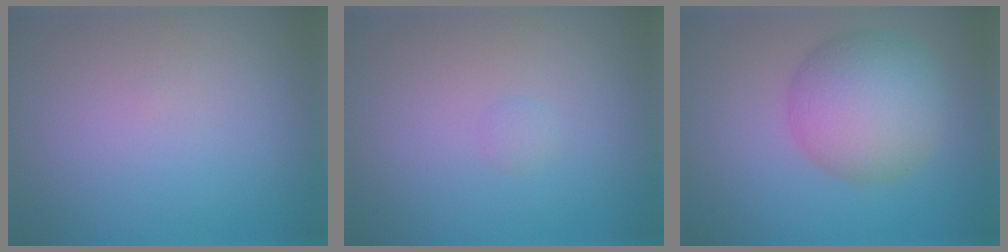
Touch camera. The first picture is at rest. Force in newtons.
{"total": 0.6, "press": 0.6, "slide": 0.0}
{"total": 7.3, "press": 7.3, "slide": 0.2}